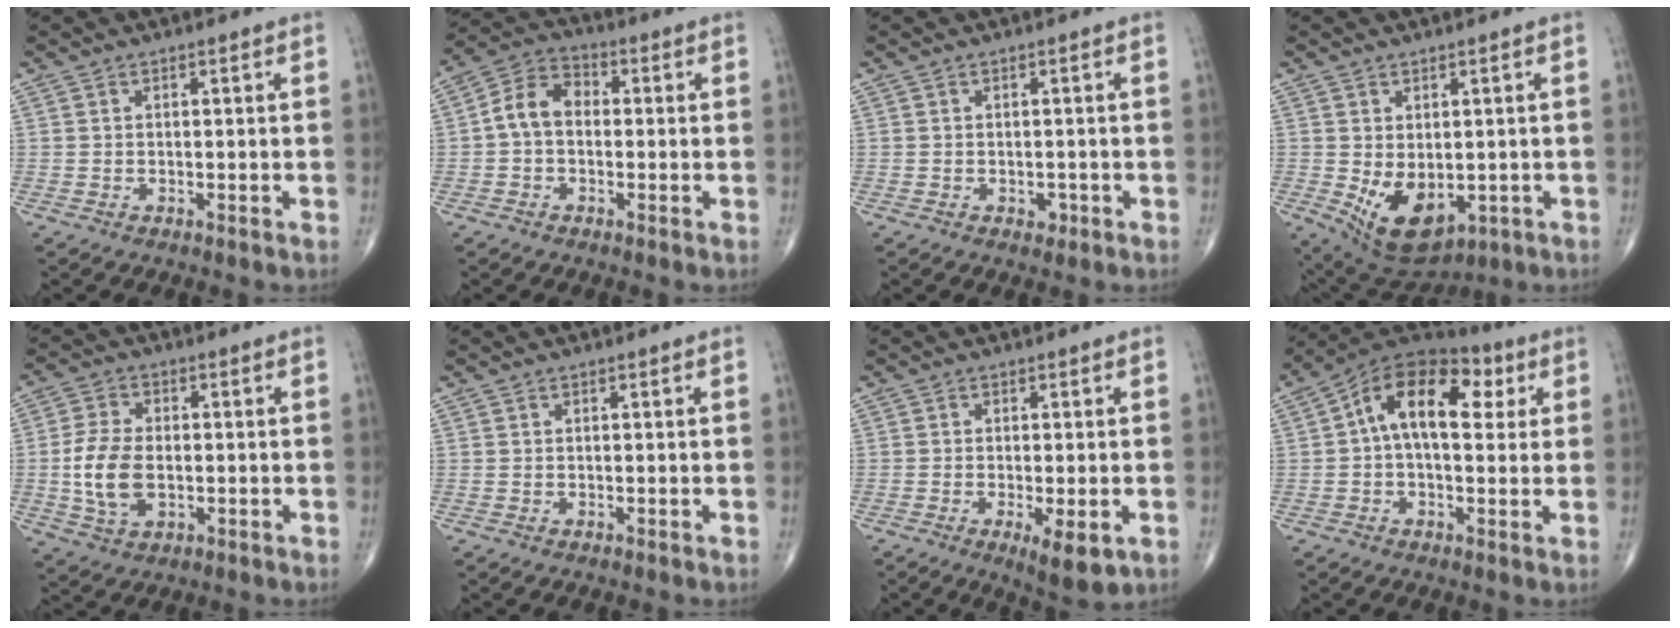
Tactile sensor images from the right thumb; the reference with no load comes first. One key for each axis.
{"total": 7.5, "fx": -0.2, "fy": 5.4, "fz": 5.2, "tx": -0.082, "ty": 0.028, "tz": -0.017}
{"total": 1.4, "fx": -0.5, "fy": 1.0, "fz": 0.7, "tx": 0.000, "ty": 0.001, "tz": -0.006}
{"total": 10.4, "fx": -1.9, "fy": 6.5, "fz": 7.9, "tx": -0.110, "ty": -0.012, "tz": -0.006}
{"total": 9.2, "fx": -1.0, "fy": 5.6, "fz": 7.3, "tx": -0.142, "ty": 0.001, "tz": -0.017}
{"total": 0.0}
{"total": 6.5, "fx": -2.3, "fy": 2.0, "fz": 5.8, "tx": -0.087, "ty": -0.015, "tz": -0.031}
{"total": 15.7, "fx": 3.5, "fy": 8.9, "fz": 12.5, "tx": -0.175, "ty": 0.036, "tz": 0.048}